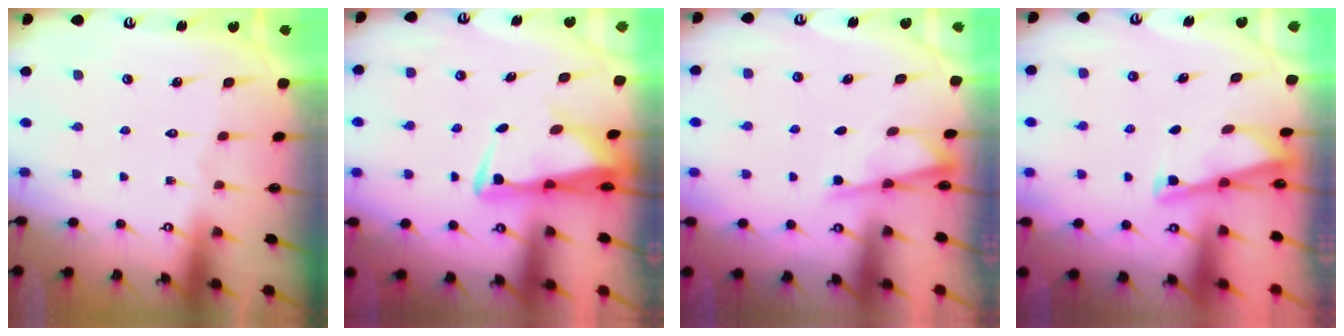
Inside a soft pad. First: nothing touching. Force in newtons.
{"total": 4.3, "press": 4.2, "slide": 1.2}
{"total": 2.5, "press": 2.5, "slide": 0.4}
{"total": 2.9, "press": 2.9, "slide": 0.3}